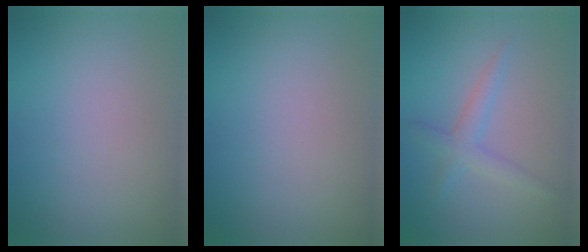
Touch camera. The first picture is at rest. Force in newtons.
{"total": 0.0}
{"total": 2.2, "press": 2.2, "slide": 0.2}